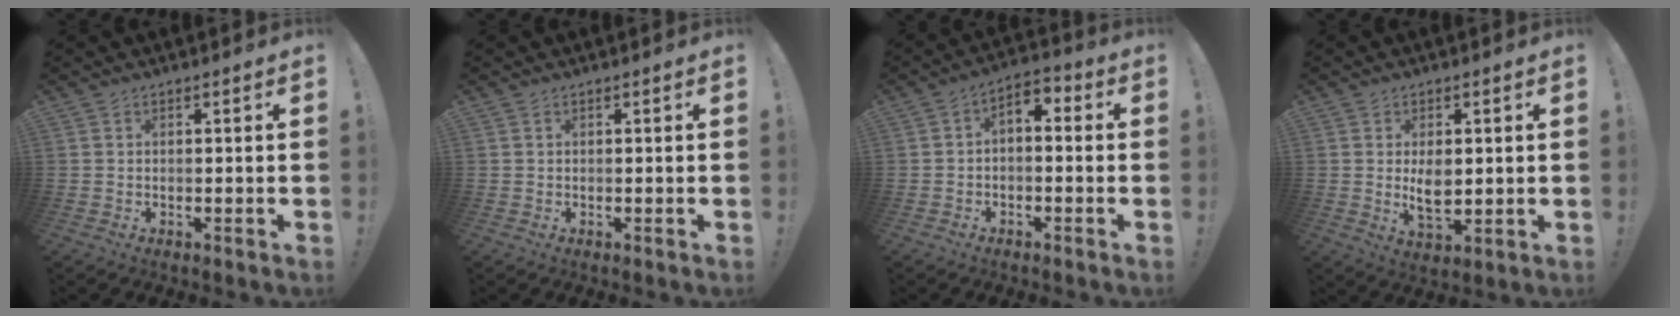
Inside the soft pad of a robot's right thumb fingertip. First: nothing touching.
{"total": 0.0}
{"total": 3.8, "force": [-1.8, 2.0, 2.6], "torque": [-0.043, 0.011, -0.029]}
{"total": 6.2, "force": [1.0, 3.7, 4.9], "torque": [-0.073, -0.008, 0.013]}